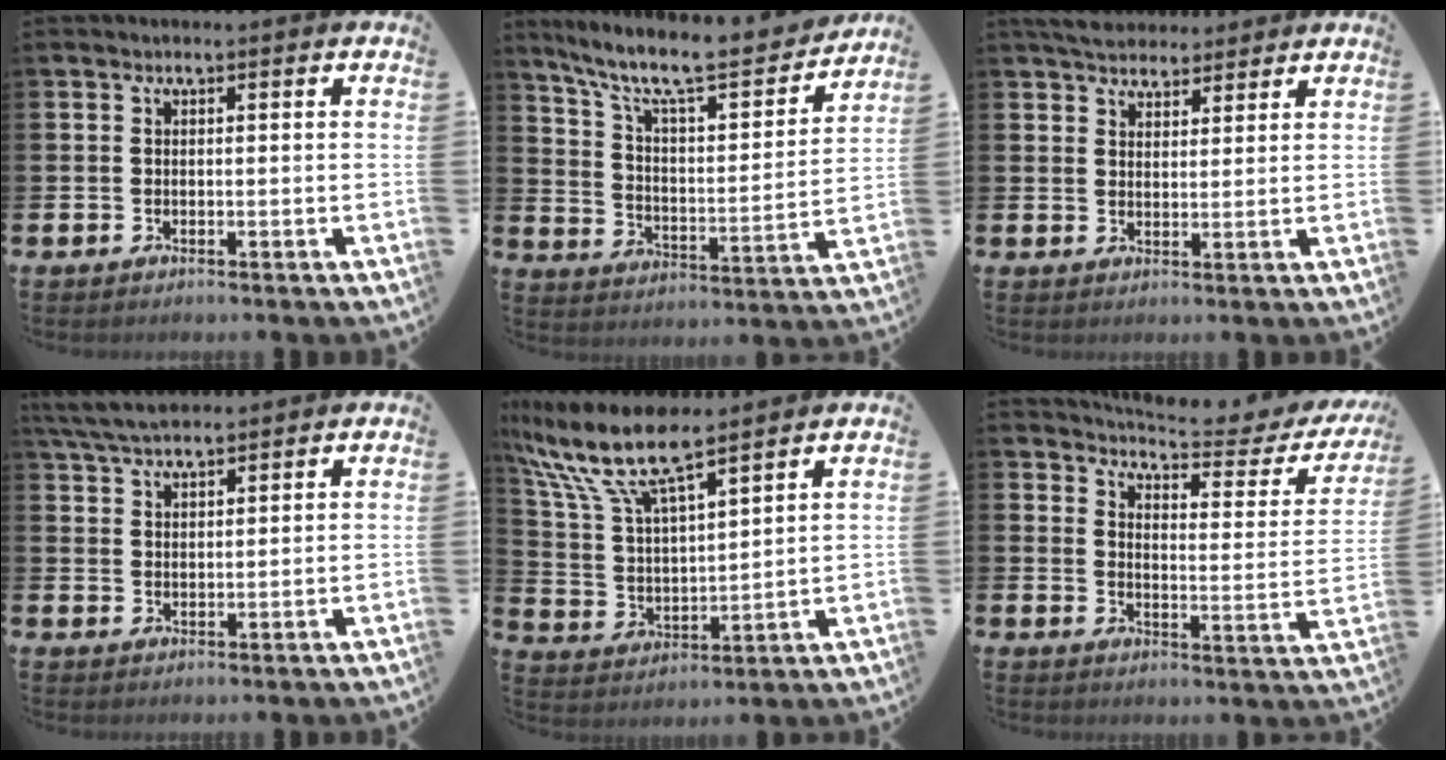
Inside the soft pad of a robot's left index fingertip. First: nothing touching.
{"total": 10.3, "force": [8.8, 1.8, 5.0], "torque": [-0.129, -0.061, 0.147]}
{"total": 4.9, "force": [4.7, 1.3, 0.6], "torque": [-0.025, -0.017, 0.087]}
{"total": 5.2, "force": [4.8, 0.9, 1.5], "torque": [-0.050, -0.014, 0.091]}
{"total": 11.0, "force": [9.2, 2.3, 5.6], "torque": [-0.151, -0.044, 0.160]}
{"total": 5.8, "force": [5.4, 0.5, 2.1], "torque": [-0.053, -0.045, 0.087]}